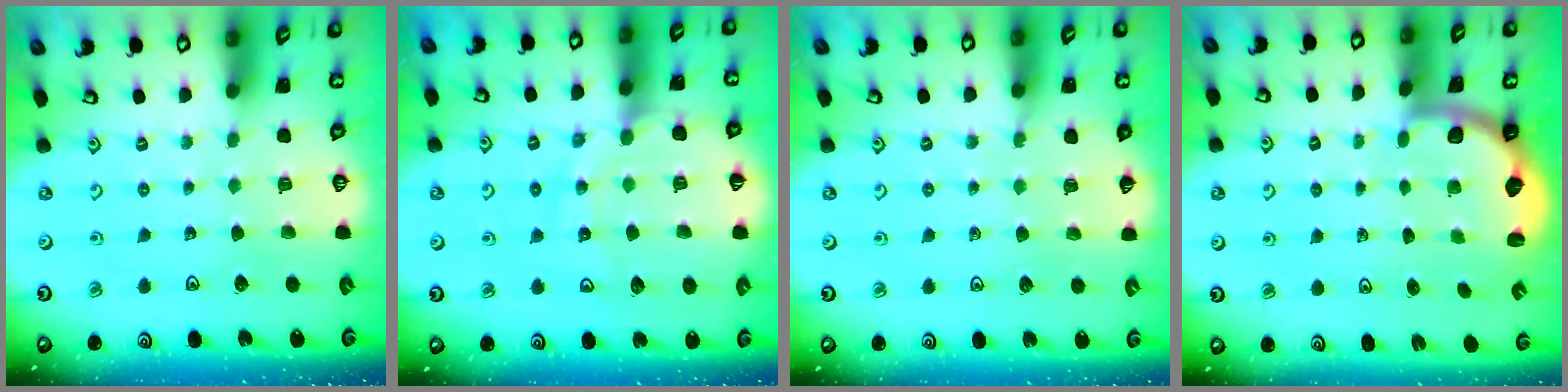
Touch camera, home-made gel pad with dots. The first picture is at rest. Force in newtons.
{"total": 12.4, "press": 12.3, "slide": 1.7}
{"total": 5.7, "press": 5.6, "slide": 0.8}
{"total": 2.4, "press": 2.1, "slide": 1.3}